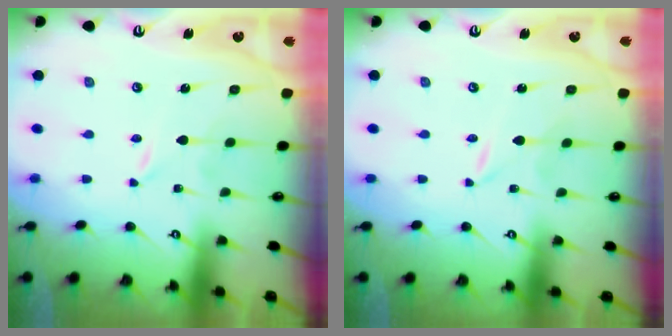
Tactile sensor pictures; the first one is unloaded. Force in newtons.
{"total": 0.0}